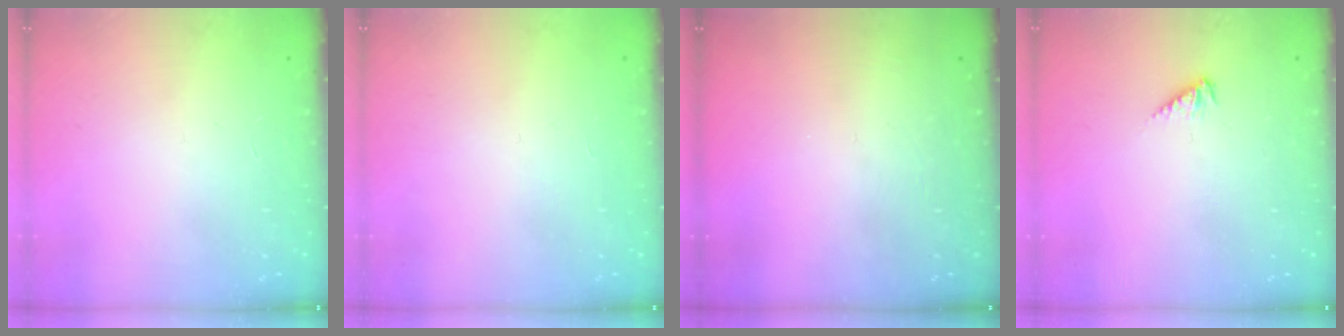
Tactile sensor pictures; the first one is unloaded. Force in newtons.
{"total": 0.0}
{"total": 0.0}
{"total": 3.0, "press": 2.9, "slide": 0.6}